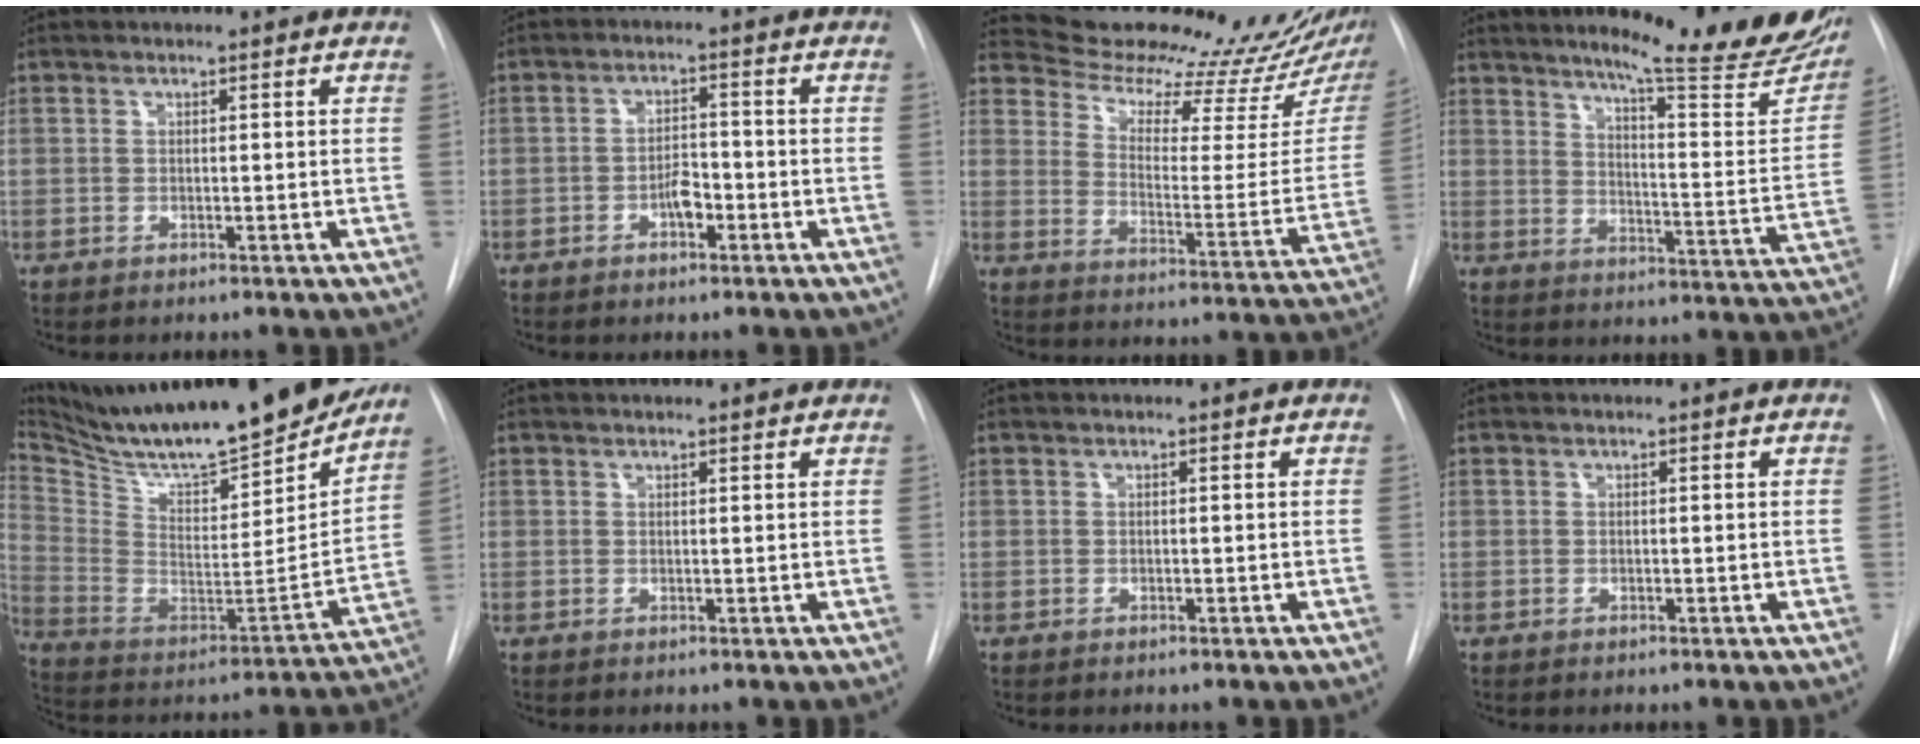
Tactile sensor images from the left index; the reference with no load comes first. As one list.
[{"total": 3.1, "force": [-1.6, 1.5, 2.3], "torque": [-0.036, 0.006, -0.027]}, {"total": 22.3, "force": [21.2, 1.2, 6.8], "torque": [-0.099, -0.099, 0.284]}, {"total": 24.3, "force": [19.8, 2.1, 13.8], "torque": [-0.188, -0.073, 0.245]}, {"total": 28.5, "force": [25.0, 3.3, 13.3], "torque": [-0.242, -0.064, 0.379]}, {"total": 2.3, "force": [2.2, 0.3, 0.4], "torque": [-0.011, 0.016, 0.026]}, {"total": 0.0}, {"total": 0.0}]